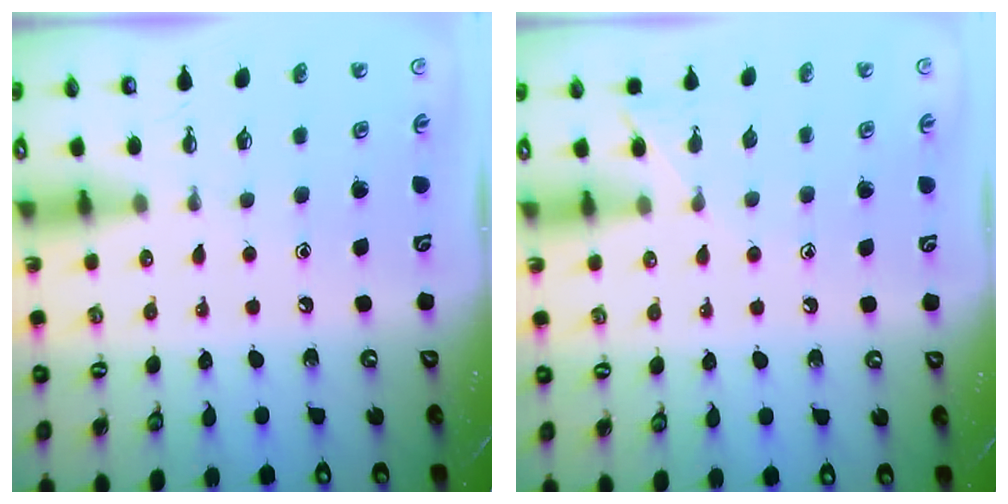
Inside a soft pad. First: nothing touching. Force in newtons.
{"total": 5.5, "press": 5.5, "slide": 0.6}